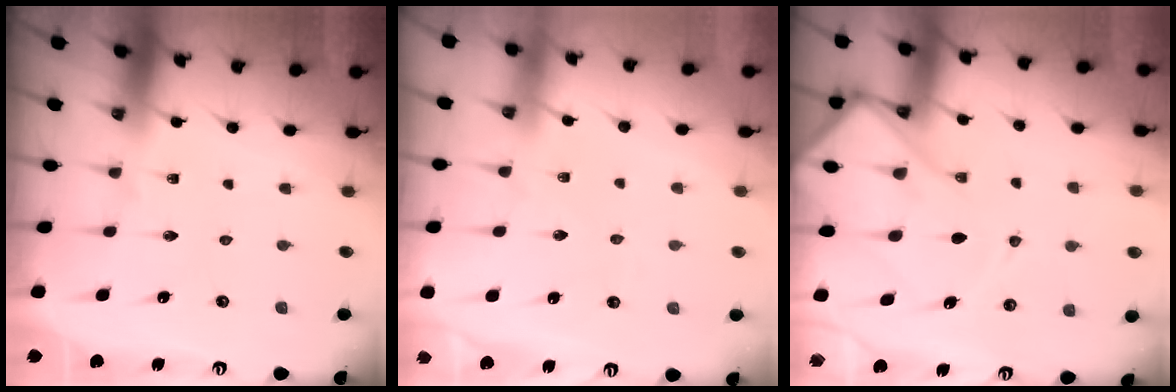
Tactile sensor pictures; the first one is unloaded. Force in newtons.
{"total": 3.6, "press": 3.5, "slide": 0.6}
{"total": 13.4, "press": 13.3, "slide": 1.5}